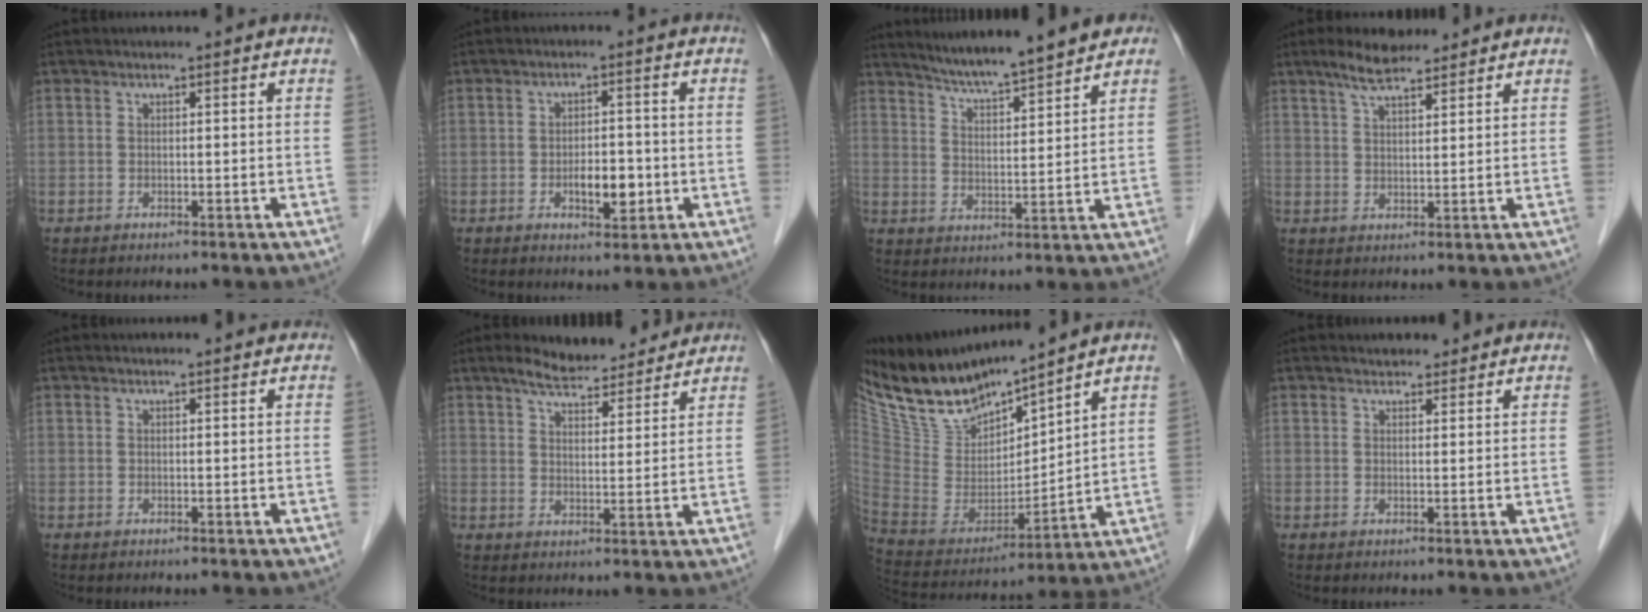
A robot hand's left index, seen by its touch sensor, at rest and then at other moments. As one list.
[{"total": 4.4, "force": [-1.2, 1.9, 3.8], "torque": [-0.061, 0.001, -0.015]}, {"total": 10.3, "force": [9.1, 0.6, 4.7], "torque": [-0.073, 0.016, 0.141]}, {"total": 5.6, "force": [4.5, 1.4, 3.0], "torque": [-0.066, 0.016, 0.083]}, {"total": 2.4, "force": [2.3, 0.5, 0.5], "torque": [-0.012, 0.016, 0.023]}, {"total": 9.0, "force": [8.1, 2.2, 3.3], "torque": [-0.054, 0.018, 0.126]}, {"total": 13.9, "force": [12.8, 2.6, 5.0], "torque": [-0.112, -0.004, 0.260]}, {"total": 3.0, "force": [2.7, 1.2, 0.7], "torque": [-0.006, 0.014, 0.038]}]